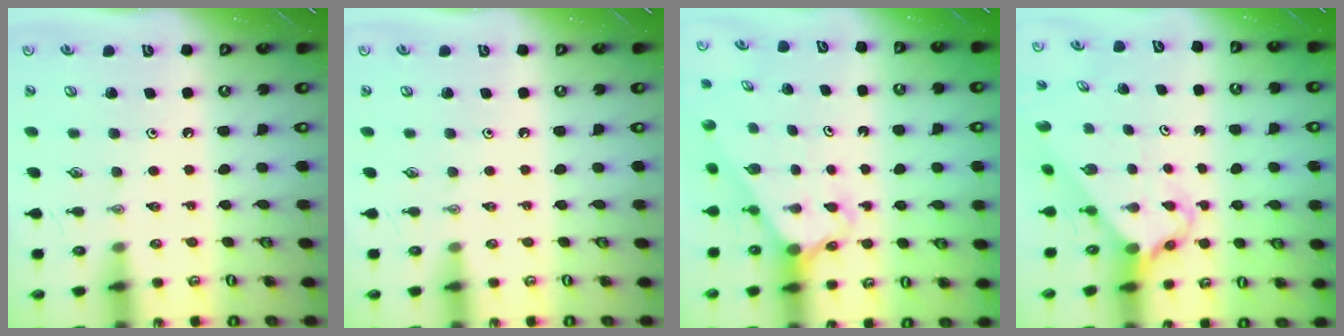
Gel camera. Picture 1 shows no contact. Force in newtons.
{"total": 0.0}
{"total": 2.3, "press": 2.3, "slide": 0.2}
{"total": 2.7, "press": 2.7, "slide": 0.2}